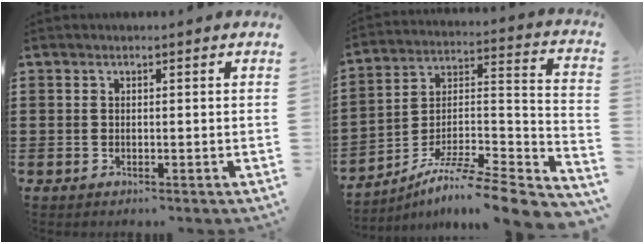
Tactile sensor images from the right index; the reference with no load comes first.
{"total": 8.3, "force": [-6.7, 0.9, 4.8], "torque": [-0.075, 0.001, -0.132]}